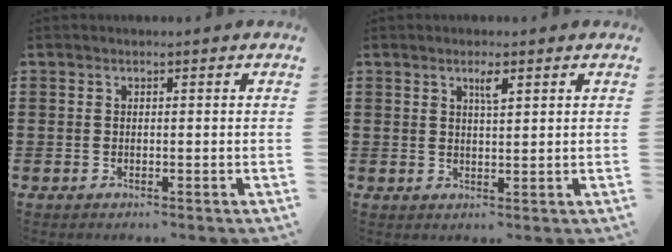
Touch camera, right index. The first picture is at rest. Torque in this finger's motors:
{"motor_torque": [0.15, -0.07, 0.06, 0.05]}